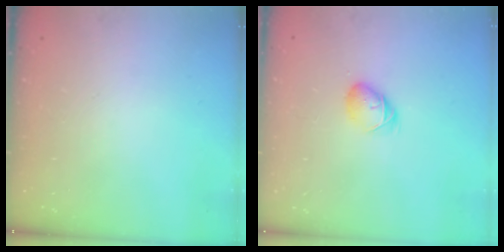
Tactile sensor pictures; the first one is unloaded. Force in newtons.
{"total": 5.6, "press": 5.6, "slide": 0.9}